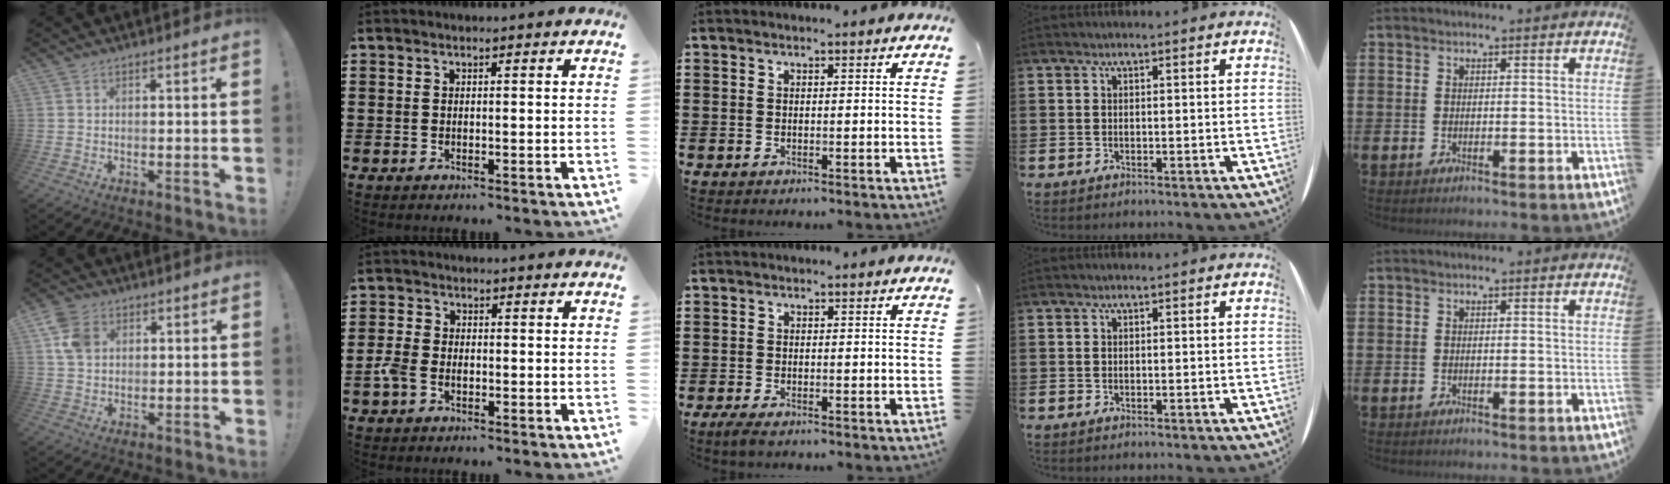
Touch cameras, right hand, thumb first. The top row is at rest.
{"thumb": {"total": 8.3, "force": [2.6, 6.3, 4.8], "torque": [-0.087, 0.004, 0.051]}, "index": {"total": 3.0, "force": [-1.2, 2.0, 1.9], "torque": [-0.058, -0.005, -0.029]}, "middle": {"total": 1.2, "force": [-0.8, 0.3, 0.8], "torque": [-0.022, -0.006, -0.018]}}